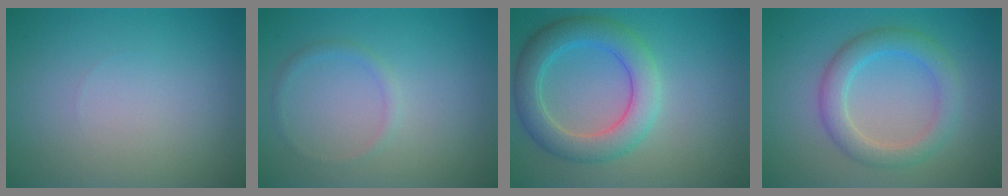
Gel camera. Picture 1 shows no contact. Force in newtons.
{"total": 0.9, "press": 0.9, "slide": 0.1}
{"total": 5.4, "press": 5.4, "slide": 0.1}
{"total": 3.7, "press": 3.7, "slide": 0.2}